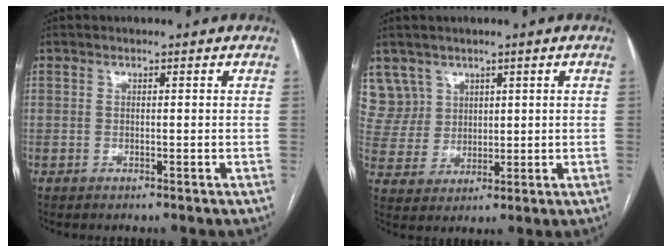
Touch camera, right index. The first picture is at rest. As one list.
[{"total": 7.1, "force": [4.4, 5.6, -0.3], "torque": [0.005, 0.017, 0.100]}]